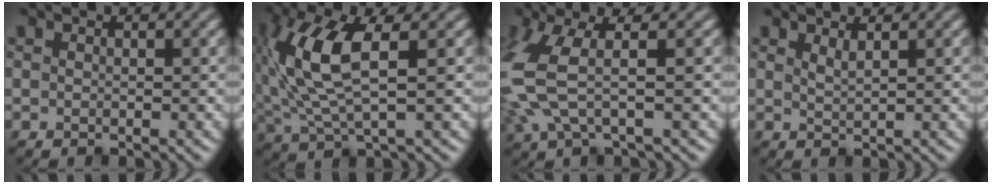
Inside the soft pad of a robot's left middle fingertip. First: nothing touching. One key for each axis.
{"total": 7.3, "fx": 1.5, "fy": 2.8, "fz": 6.6, "tx": -0.157, "ty": 0.002, "tz": 0.028}
{"total": 5.1, "fx": 0.3, "fy": 1.8, "fz": 4.8, "tx": -0.139, "ty": -0.004, "tz": 0.006}
{"total": 1.7, "fx": 1.4, "fy": 0.5, "fz": 0.8, "tx": -0.002, "ty": 0.005, "tz": 0.012}